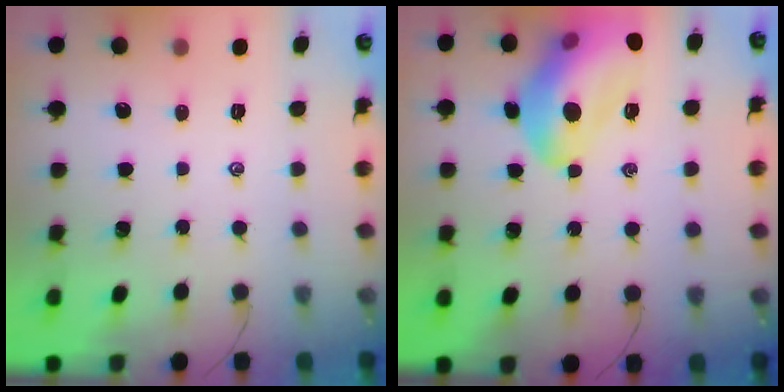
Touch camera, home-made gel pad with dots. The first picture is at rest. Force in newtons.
{"total": 16.4, "press": 16.3, "slide": 2.4}